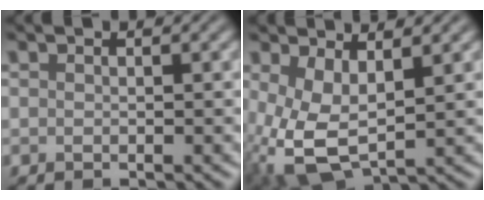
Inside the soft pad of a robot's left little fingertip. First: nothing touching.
{"total": 6.5, "force": [0.3, 3.7, 5.3], "torque": [-0.135, -0.015, 0.015]}